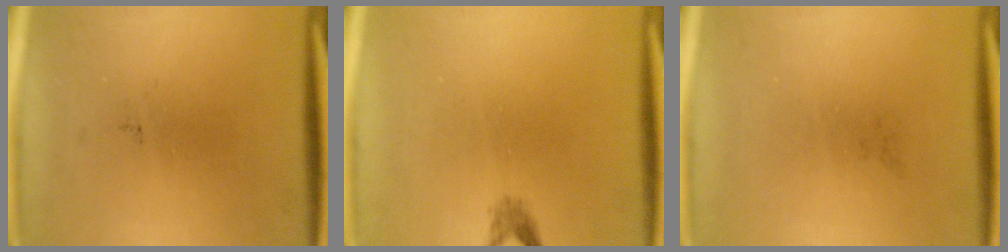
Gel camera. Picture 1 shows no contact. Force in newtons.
{"total": 1.2}
{"total": 0.0}